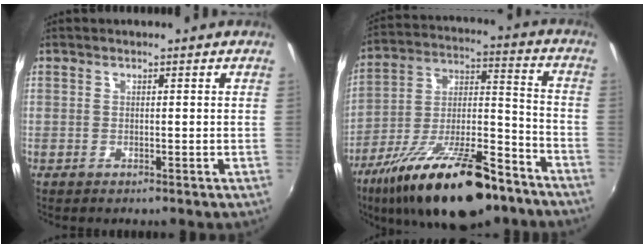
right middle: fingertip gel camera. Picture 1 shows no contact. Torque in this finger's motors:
{"motor_torque": [1.33, -0.81, 0.89, 0.21]}